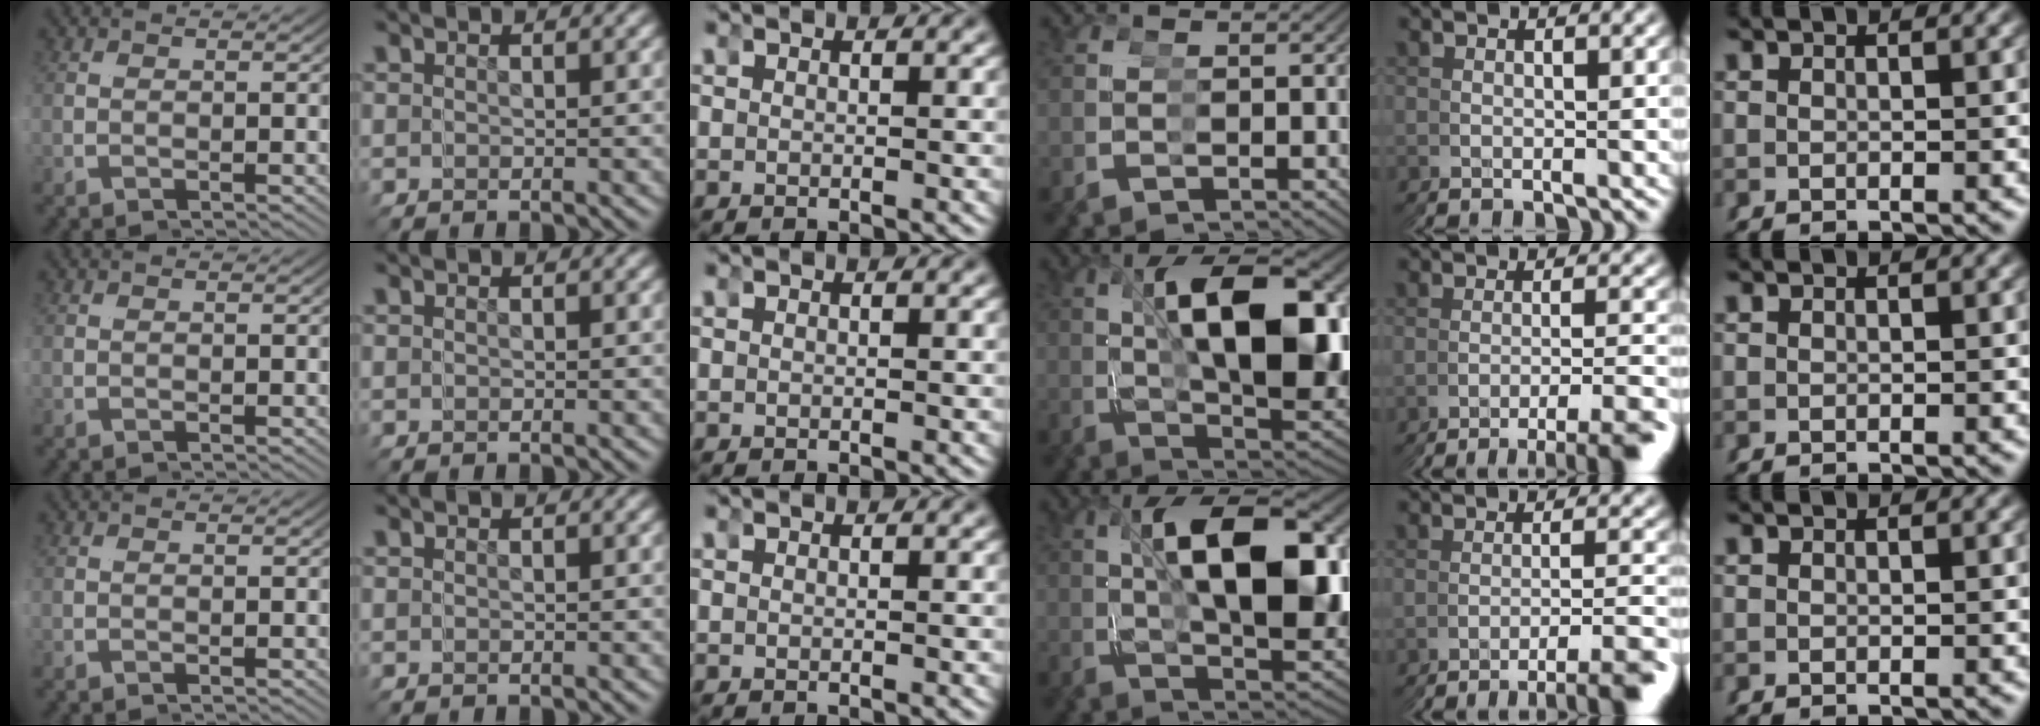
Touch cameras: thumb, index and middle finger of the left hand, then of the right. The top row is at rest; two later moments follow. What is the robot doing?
{"motion": "grasp_and_lifting", "object": "toy banana"}